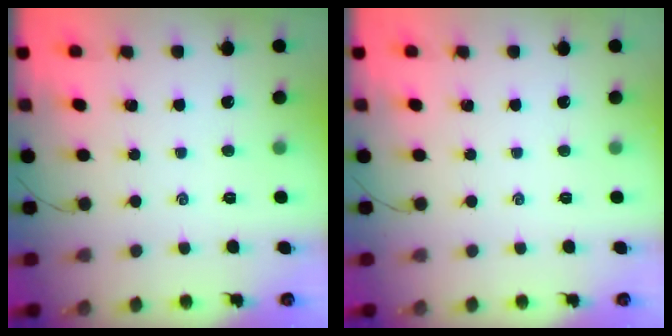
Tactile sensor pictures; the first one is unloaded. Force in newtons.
{"total": 0.0}